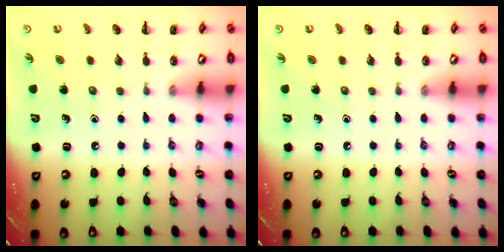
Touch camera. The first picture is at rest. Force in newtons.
{"total": 0.0}